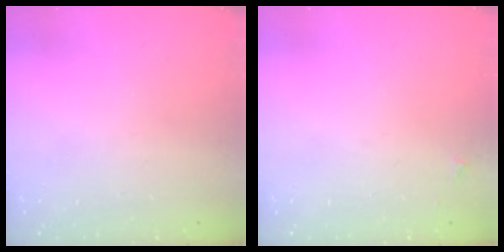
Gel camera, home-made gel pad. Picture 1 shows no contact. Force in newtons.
{"total": 2.1, "press": 2.1, "slide": 0.3}